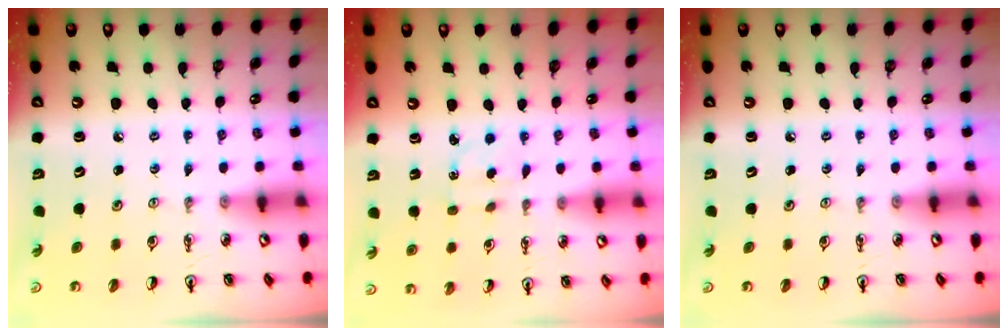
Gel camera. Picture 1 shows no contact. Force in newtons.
{"total": 1.9, "press": 1.9, "slide": 0.4}
{"total": 0.0}